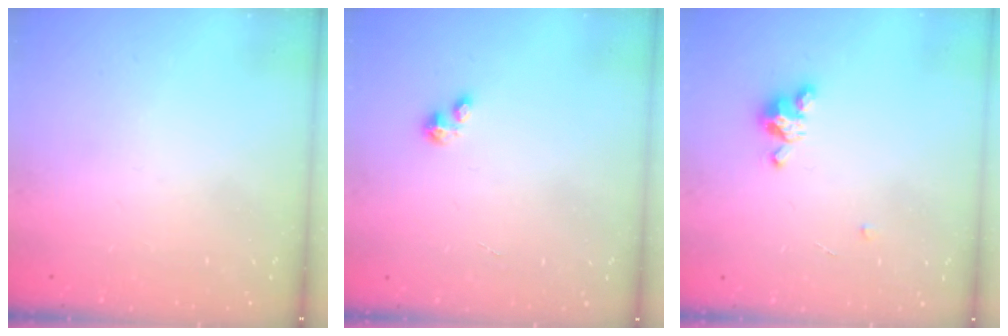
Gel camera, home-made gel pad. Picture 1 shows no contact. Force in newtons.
{"total": 0.9, "press": 0.9, "slide": 0.3}
{"total": 3.8, "press": 3.8, "slide": 0.4}